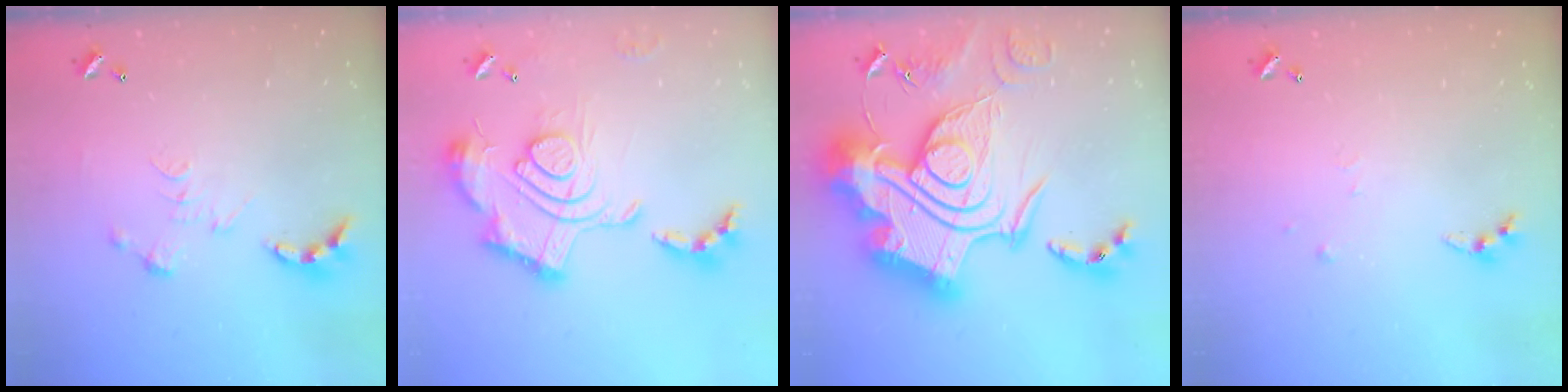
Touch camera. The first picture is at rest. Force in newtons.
{"total": 2.5, "press": 1.9, "slide": 1.7}
{"total": 0.6, "press": 0.6, "slide": 0.0}
{"total": 4.9, "press": 4.9, "slide": 0.4}